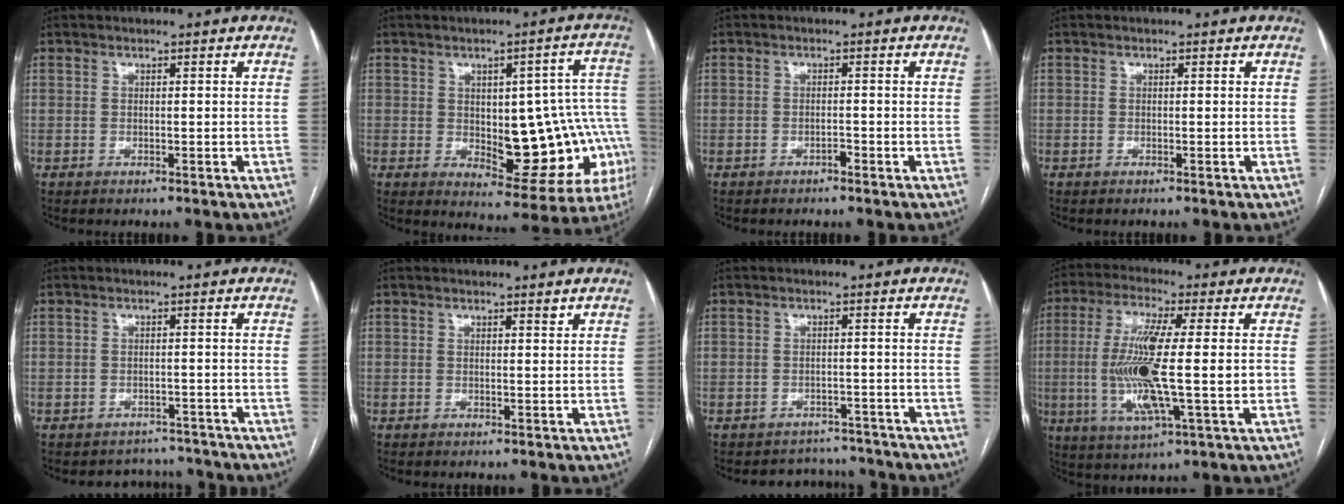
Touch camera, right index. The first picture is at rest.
{"total": 17.8, "force": [-1.9, 7.1, 16.2], "torque": [-0.147, 0.026, -0.002]}
{"total": 0.9, "force": [-0.7, 0.3, 0.5], "torque": [-0.009, 0.001, -0.012]}
{"total": 0.0}
{"total": 3.9, "force": [-3.5, 1.5, -1.0], "torque": [0.015, 0.020, -0.047]}
{"total": 0.7, "force": [0.5, 0.1, 0.4], "torque": [-0.008, -0.003, 0.006]}
{"total": 4.7, "force": [-4.3, 1.7, -1.2], "torque": [0.019, 0.021, -0.056]}
{"total": 14.4, "force": [-0.8, 1.4, 14.3], "torque": [-0.283, -0.008, -0.017]}